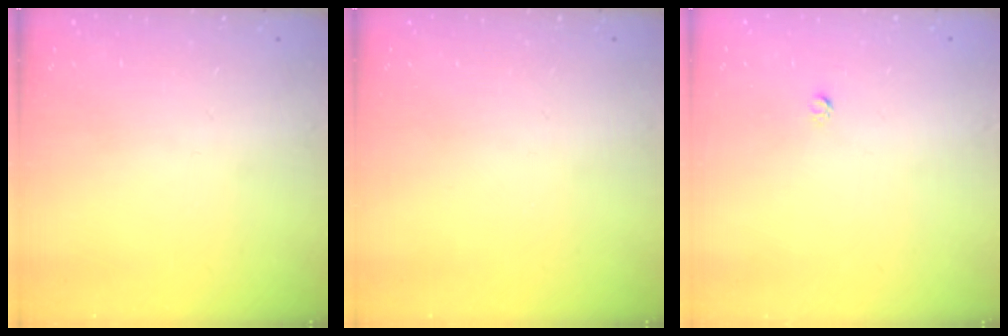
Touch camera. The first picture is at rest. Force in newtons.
{"total": 0.0}
{"total": 1.6, "press": 1.5, "slide": 0.1}